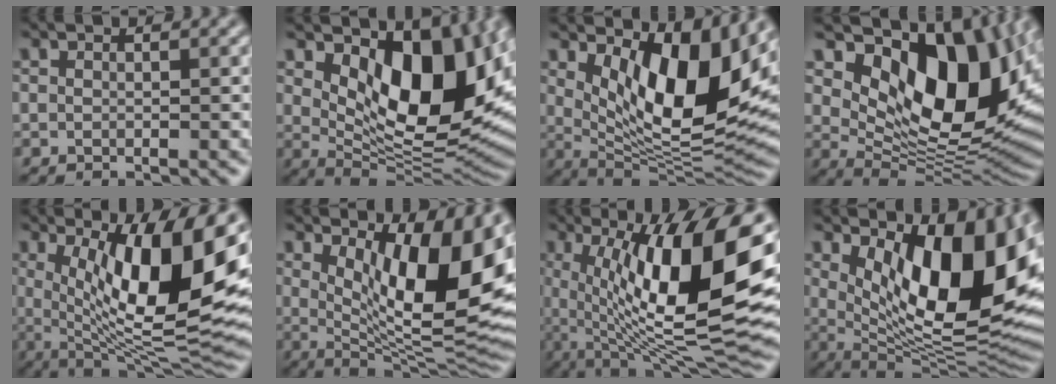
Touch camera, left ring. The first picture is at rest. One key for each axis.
{"total": 12.4, "fx": 4.1, "fy": 5.9, "fz": 10.1, "tx": -0.140, "ty": -0.017, "tz": 0.076}
{"total": 11.7, "fx": 3.7, "fy": 4.5, "fz": 10.2, "tx": -0.154, "ty": -0.021, "tz": 0.071}
{"total": 14.3, "fx": 5.1, "fy": 7.7, "fz": 10.8, "tx": -0.150, "ty": -0.004, "tz": 0.093}
{"total": 13.7, "fx": 2.8, "fy": 4.0, "fz": 12.8, "tx": -0.182, "ty": -0.011, "tz": 0.047}
{"total": 13.0, "fx": 3.6, "fy": 4.6, "fz": 11.6, "tx": -0.149, "ty": -0.012, "tz": 0.061}
{"total": 15.1, "fx": 2.8, "fy": 4.1, "fz": 14.2, "tx": -0.211, "ty": -0.007, "tz": 0.045}
{"total": 13.1, "fx": 3.4, "fy": 5.4, "fz": 11.5, "tx": -0.163, "ty": -0.018, "tz": 0.062}